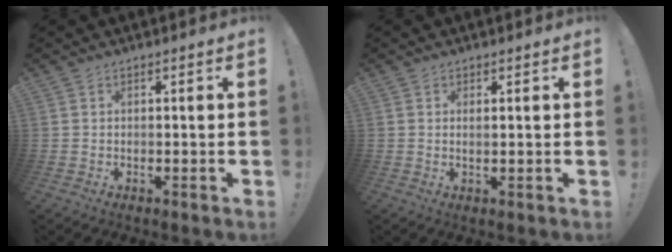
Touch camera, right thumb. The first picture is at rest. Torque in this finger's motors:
{"motor_torque": [-0.07, -0.29, -0.04, -0.08, -0.04]}